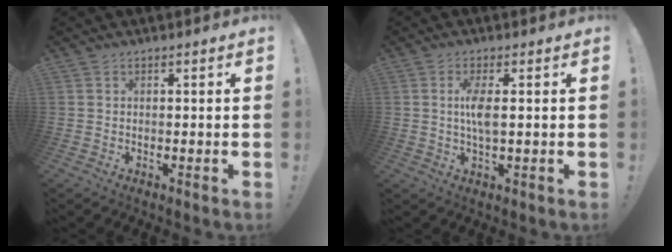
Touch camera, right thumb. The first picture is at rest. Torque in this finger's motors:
{"motor_torque": [2.47, 2.54, 0.80, -0.05, 0.01]}